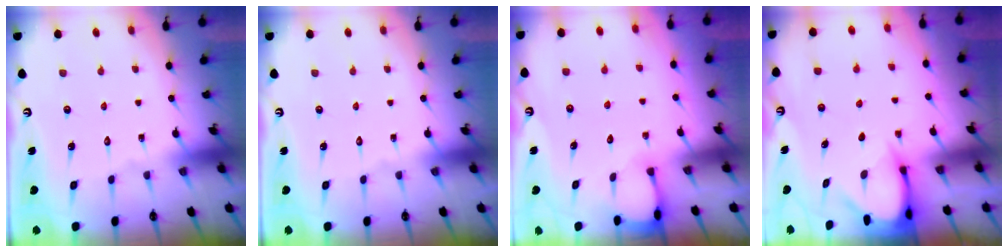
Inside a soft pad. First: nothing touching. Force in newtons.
{"total": 0.0}
{"total": 2.7, "press": 2.7, "slide": 0.4}
{"total": 3.7, "press": 3.7, "slide": 0.3}